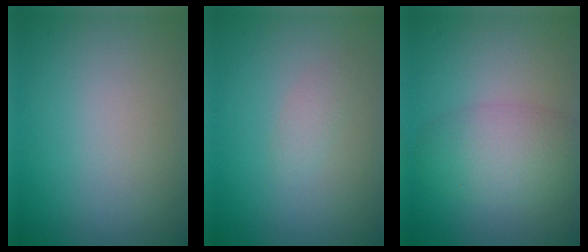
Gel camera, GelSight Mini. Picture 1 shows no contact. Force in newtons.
{"total": 1.1, "press": 1.1, "slide": 0.0}
{"total": 4.4, "press": 4.4, "slide": 0.1}